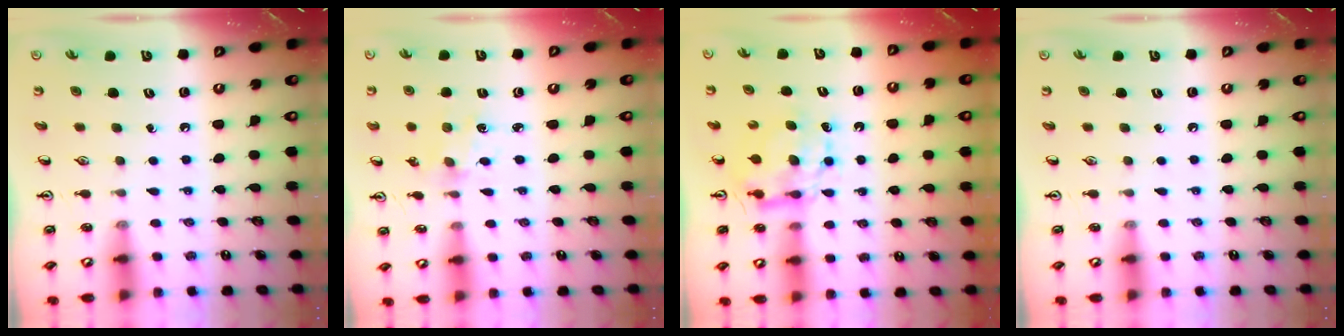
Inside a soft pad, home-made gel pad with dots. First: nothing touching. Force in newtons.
{"total": 2.9, "press": 2.8, "slide": 0.4}
{"total": 7.2, "press": 7.2, "slide": 0.3}
{"total": 0.0}